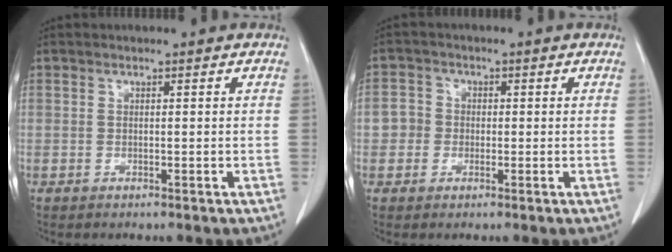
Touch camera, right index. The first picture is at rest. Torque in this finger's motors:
{"motor_torque": [-0.06, 0.04, 0.01, 0.01]}